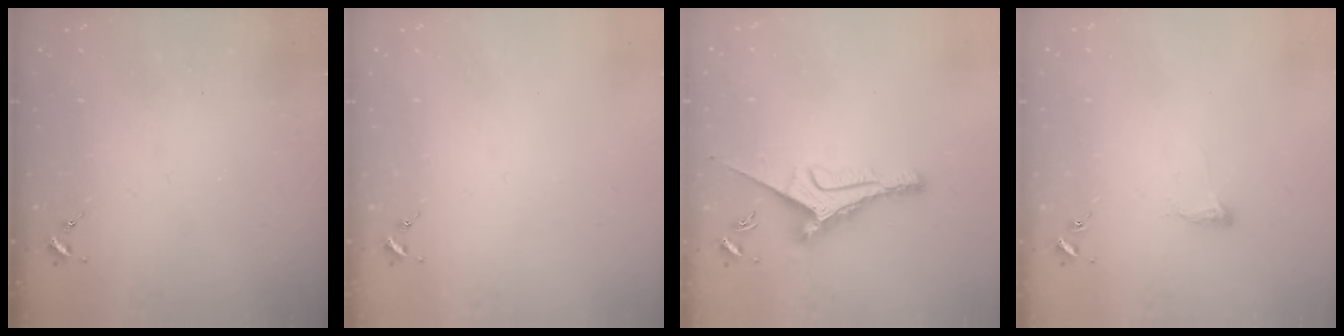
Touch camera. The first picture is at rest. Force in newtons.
{"total": 0.0}
{"total": 9.2, "press": 9.2, "slide": 0.2}
{"total": 4.7, "press": 4.7, "slide": 0.7}